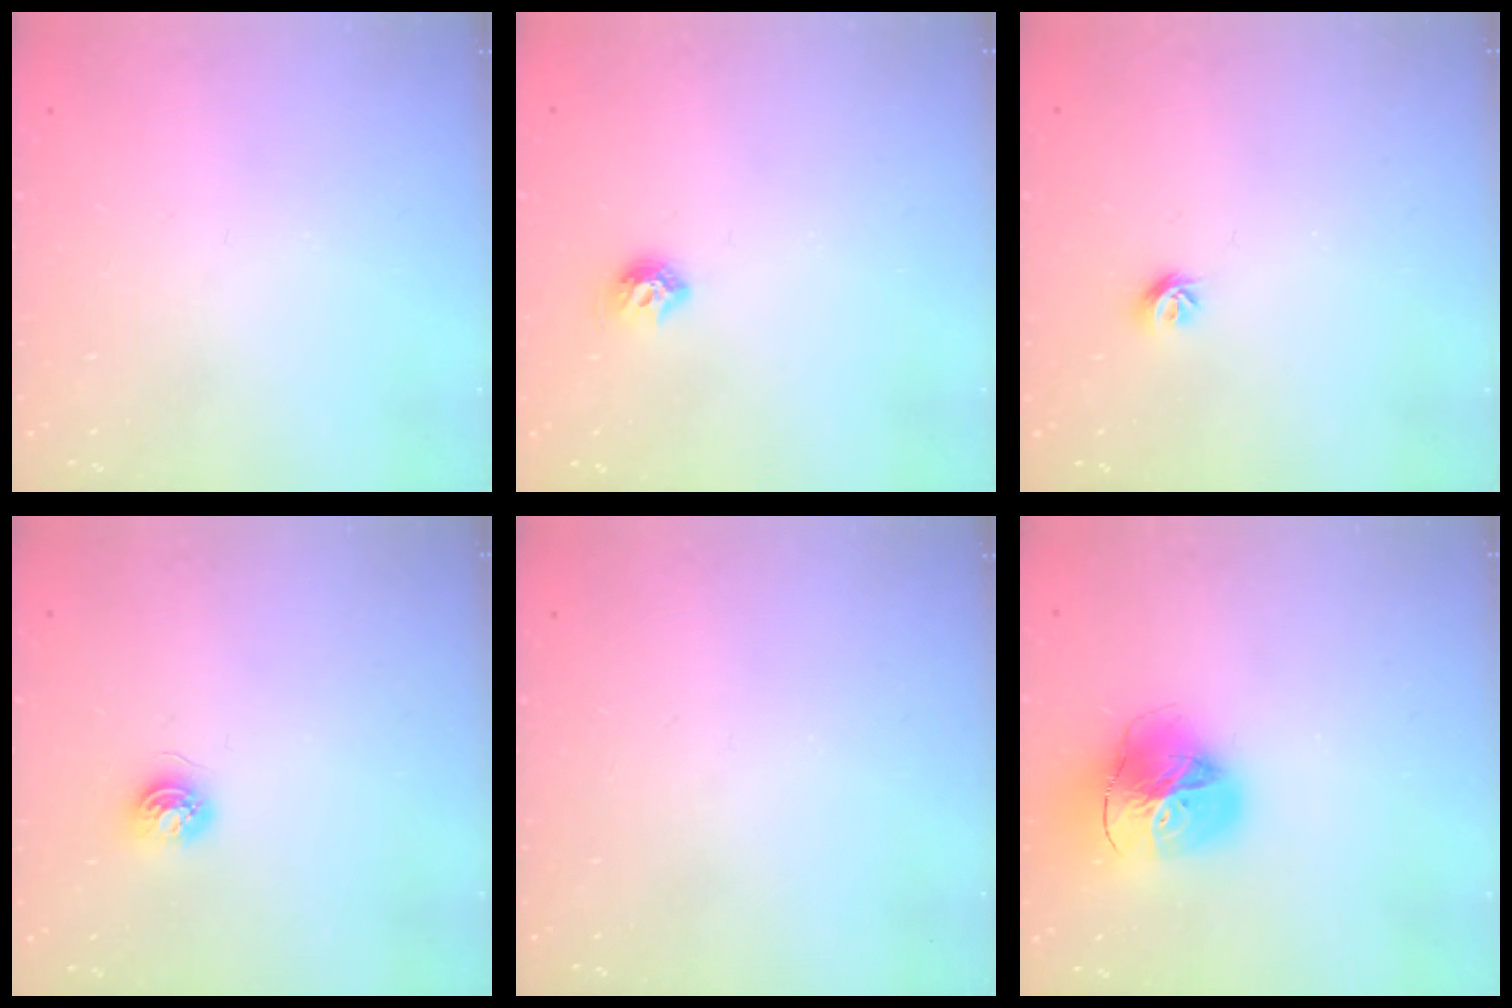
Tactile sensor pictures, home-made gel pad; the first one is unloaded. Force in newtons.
{"total": 6.6, "press": 6.6, "slide": 0.9}
{"total": 5.4, "press": 5.3, "slide": 0.9}
{"total": 4.5, "press": 4.5, "slide": 0.6}
{"total": 0.0}
{"total": 19.8, "press": 19.6, "slide": 2.3}